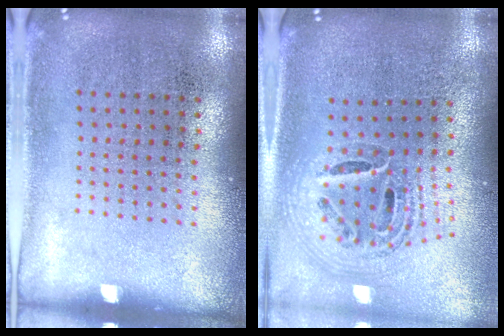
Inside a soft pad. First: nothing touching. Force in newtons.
{"total": 1.8, "press": 1.5, "slide": 1.0}